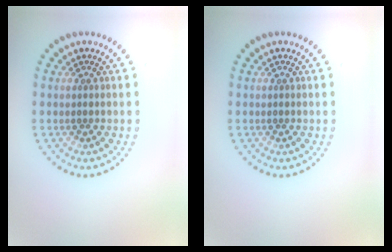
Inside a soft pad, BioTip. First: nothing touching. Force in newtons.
{"total": 0.0}